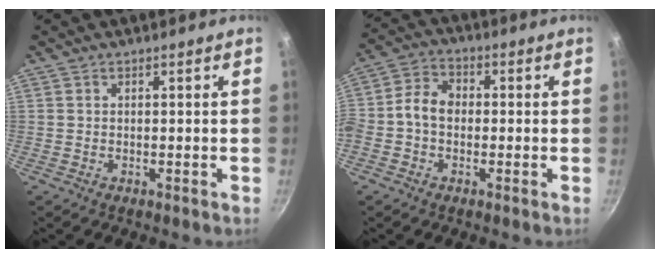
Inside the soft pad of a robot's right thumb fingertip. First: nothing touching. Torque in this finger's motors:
{"motor_torque": [1.58, 1.76, 1.19, -0.27, 0.11]}